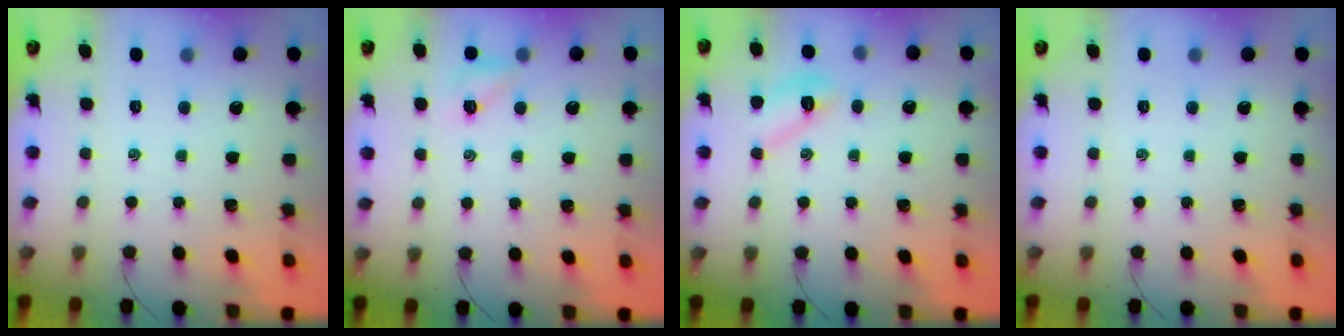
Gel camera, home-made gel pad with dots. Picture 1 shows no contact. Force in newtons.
{"total": 5.1, "press": 4.9, "slide": 1.3}
{"total": 6.0, "press": 5.9, "slide": 0.8}
{"total": 0.0}